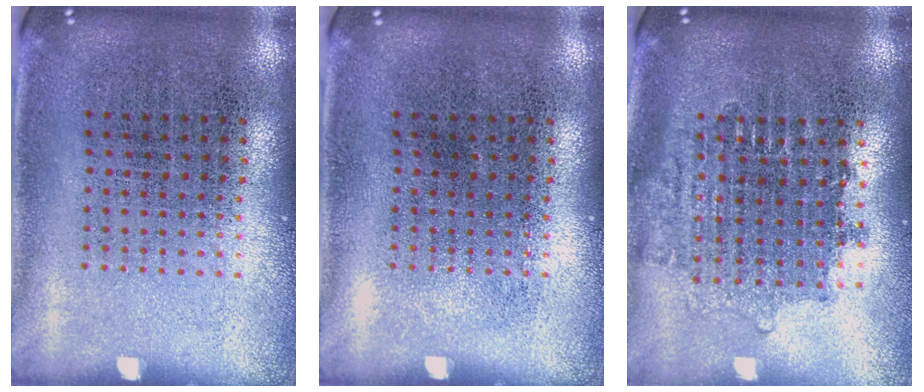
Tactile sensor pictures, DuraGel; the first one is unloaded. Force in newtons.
{"total": 0.0}
{"total": 1.6, "press": 1.3, "slide": 0.9}